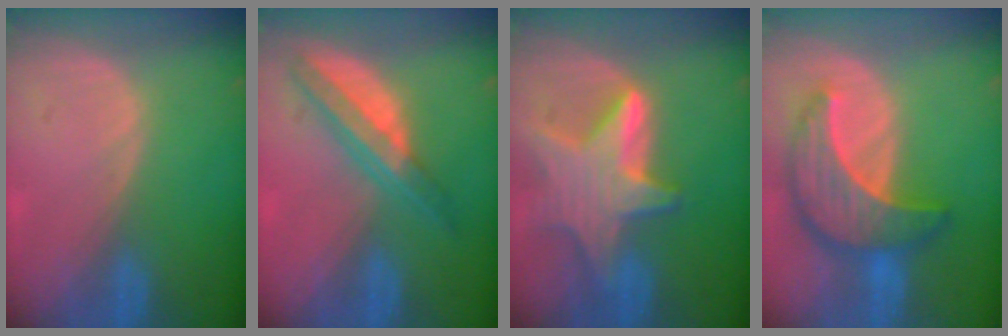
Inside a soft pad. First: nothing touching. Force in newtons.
{"total": 6.5, "press": 5.7, "slide": 3.1}
{"total": 9.1, "press": 9.1, "slide": 0.8}
{"total": 9.7, "press": 9.7, "slide": 0.7}